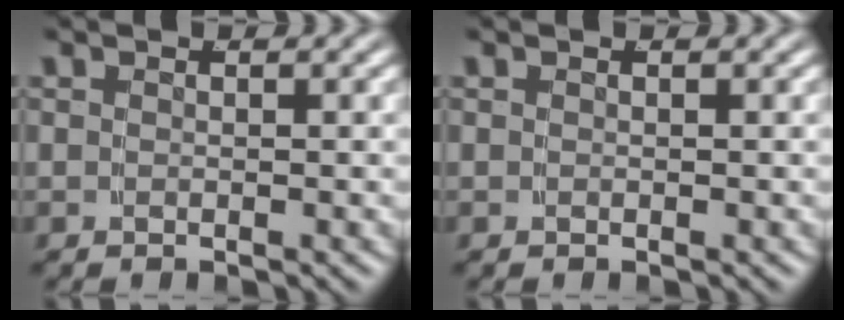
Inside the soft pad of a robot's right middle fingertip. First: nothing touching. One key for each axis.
{"total": 0.0}